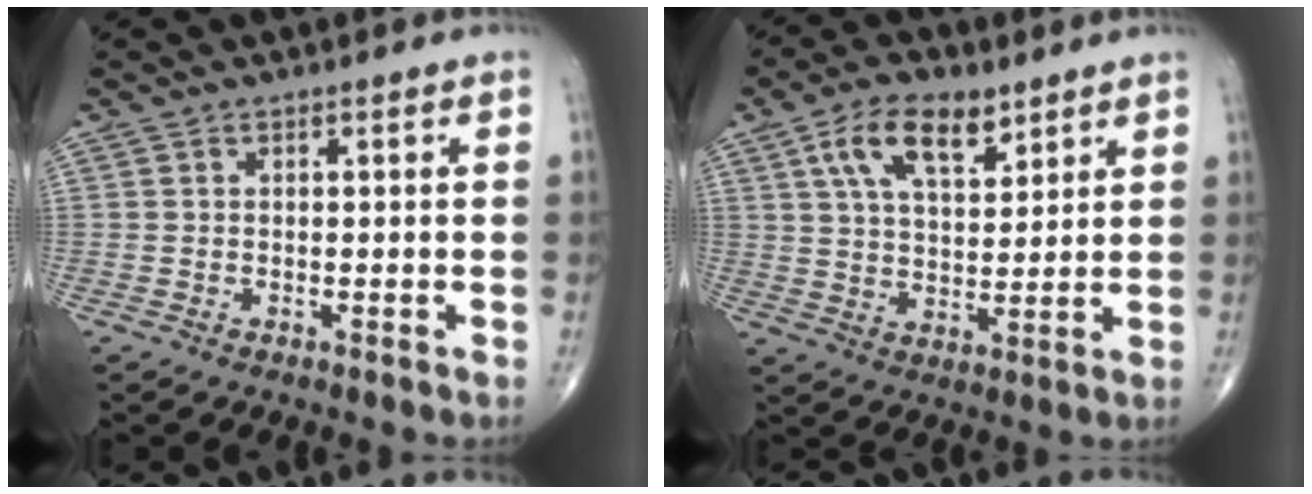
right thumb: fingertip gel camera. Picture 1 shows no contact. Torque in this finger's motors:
{"motor_torque": [-0.39, 1.68, 0.15, -0.06, 0.10]}